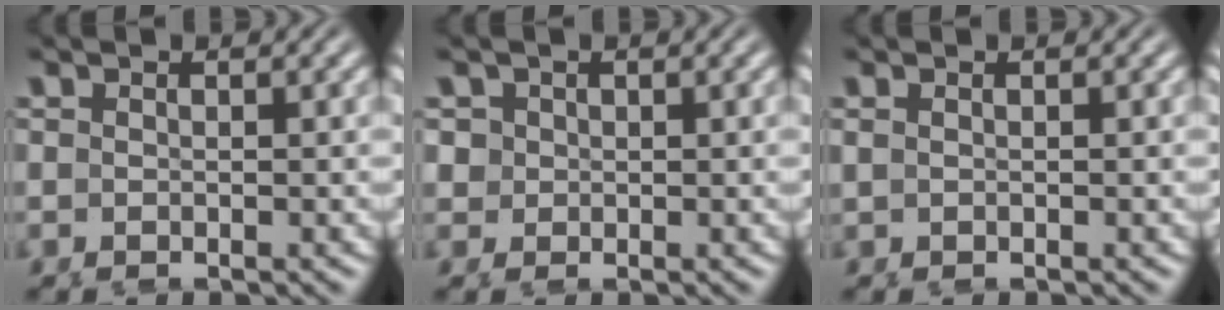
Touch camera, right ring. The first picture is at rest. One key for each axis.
{"total": 3.7, "fx": 0.7, "fy": 3.3, "fz": 1.5, "tx": -0.047, "ty": -0.004, "tz": 0.014}
{"total": 0.0}